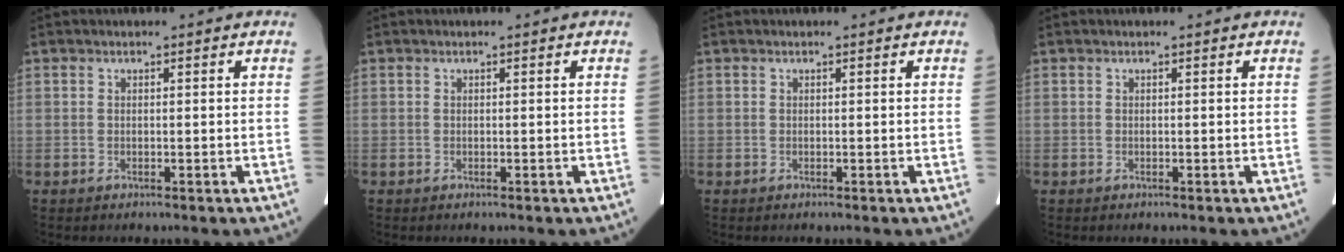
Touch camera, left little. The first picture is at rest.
{"total": 0.0}
{"total": 0.0}
{"total": 0.0}